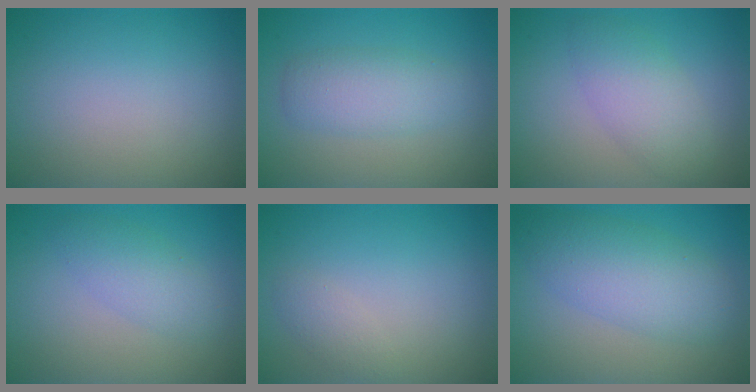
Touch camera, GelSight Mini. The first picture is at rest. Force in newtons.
{"total": 2.3, "press": 2.3, "slide": 0.2}
{"total": 3.8, "press": 3.8, "slide": 0.0}
{"total": 2.7, "press": 2.7, "slide": 0.0}
{"total": 1.1, "press": 1.1, "slide": 0.1}
{"total": 5.6, "press": 5.6, "slide": 0.2}